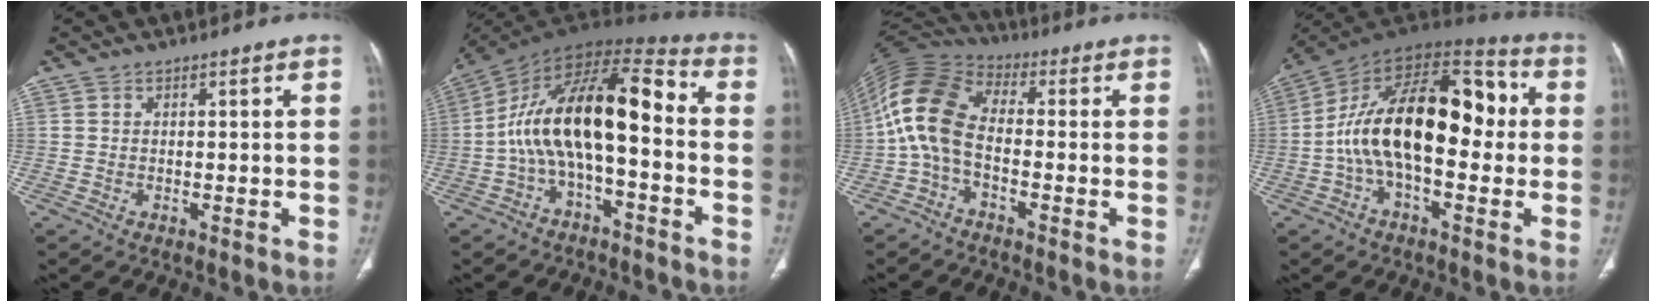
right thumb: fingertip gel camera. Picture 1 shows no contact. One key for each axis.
{"total": 17.1, "fx": -2.4, "fy": 7.4, "fz": 15.2, "tx": -0.256, "ty": 0.080, "tz": -0.049}
{"total": 11.7, "fx": -1.6, "fy": 6.9, "fz": 9.4, "tx": -0.192, "ty": 0.037, "tz": -0.046}
{"total": 22.3, "fx": -0.3, "fy": 11.7, "fz": 18.9, "tx": -0.296, "ty": 0.054, "tz": -0.015}